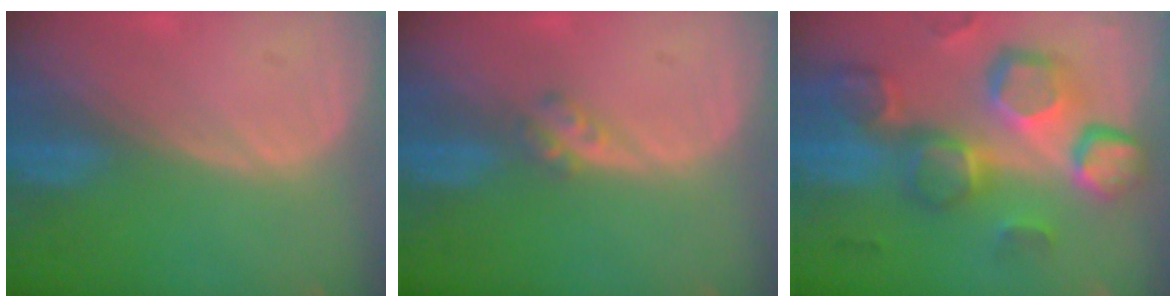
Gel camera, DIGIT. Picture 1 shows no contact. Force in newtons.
{"total": 2.3, "press": 2.0, "slide": 1.2}
{"total": 13.0, "press": 11.4, "slide": 6.3}